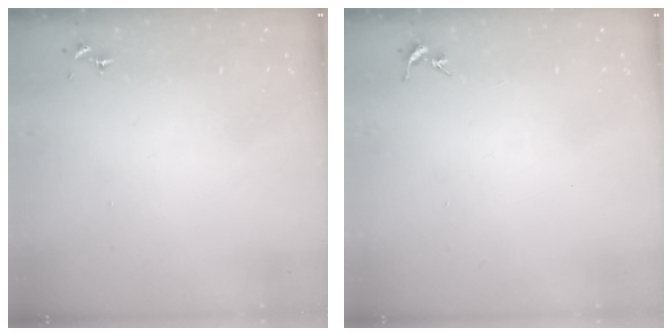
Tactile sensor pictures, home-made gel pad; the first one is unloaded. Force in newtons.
{"total": 0.0}